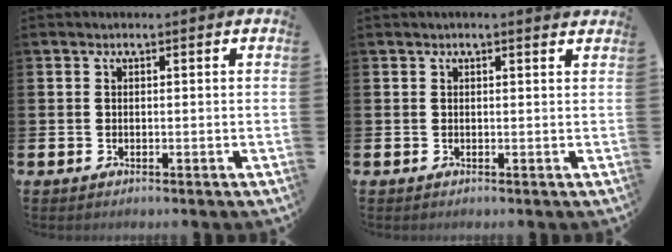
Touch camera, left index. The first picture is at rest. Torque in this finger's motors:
{"motor_torque": [1.08, -1.05, 0.41, 0.09]}